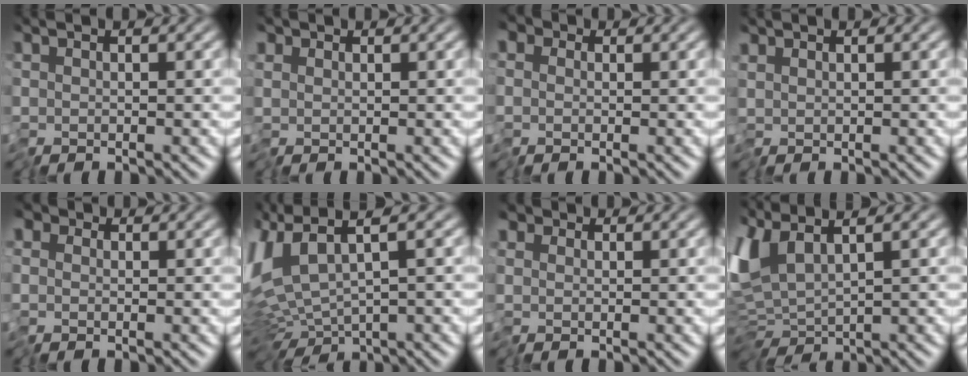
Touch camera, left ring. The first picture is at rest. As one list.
[{"total": 0.7, "force": [-0.1, 0.7, -0.1], "torque": [0.003, 0.000, -0.004]}, {"total": 3.2, "force": [0.2, 2.8, 1.5], "torque": [-0.035, 0.012, -0.007]}, {"total": 0.0}, {"total": 2.8, "force": [0.2, 2.5, 1.2], "torque": [-0.033, 0.010, -0.004]}, {"total": 9.0, "force": [0.6, 3.9, 8.1], "torque": [-0.187, -0.002, 0.033]}, {"total": 1.1, "force": [-0.1, 1.0, 0.1], "torque": [-0.002, 0.000, -0.006]}, {"total": 6.4, "force": [1.0, 2.8, 5.6], "torque": [-0.130, -0.010, 0.021]}]